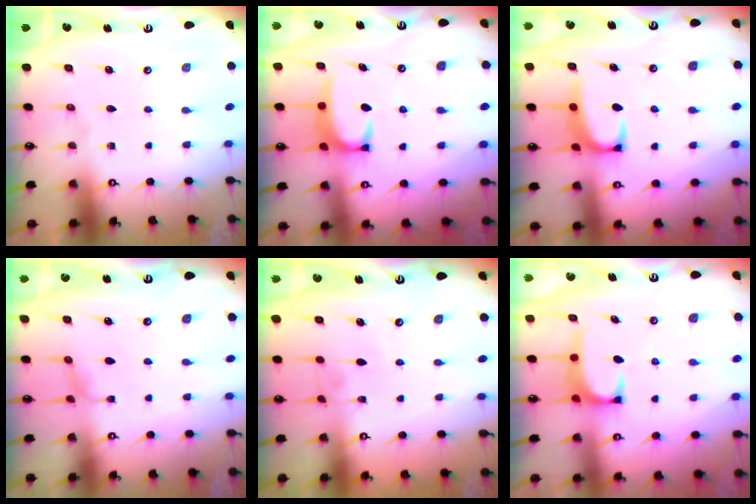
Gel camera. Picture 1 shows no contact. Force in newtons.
{"total": 2.8, "press": 2.8, "slide": 0.3}
{"total": 2.6, "press": 2.5, "slide": 0.7}
{"total": 1.2, "press": 1.2, "slide": 0.4}
{"total": 3.2, "press": 3.2, "slide": 0.2}
{"total": 0.8, "press": 0.6, "slide": 0.5}